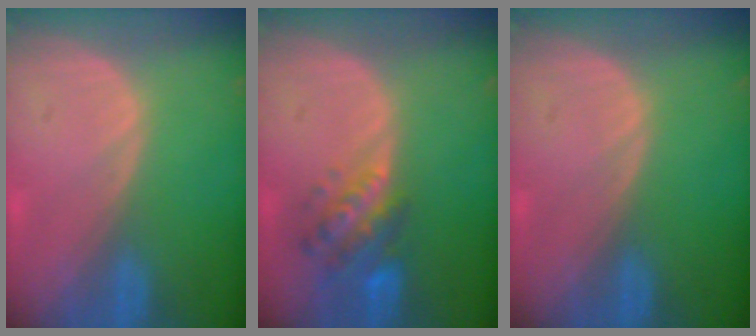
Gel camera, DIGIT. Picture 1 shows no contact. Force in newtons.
{"total": 6.1, "press": 5.9, "slide": 1.5}
{"total": 0.0}